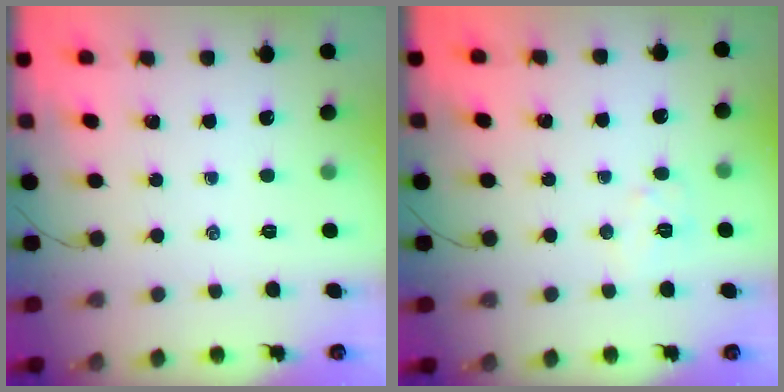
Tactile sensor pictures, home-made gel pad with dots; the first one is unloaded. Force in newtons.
{"total": 5.2, "press": 5.1, "slide": 0.9}